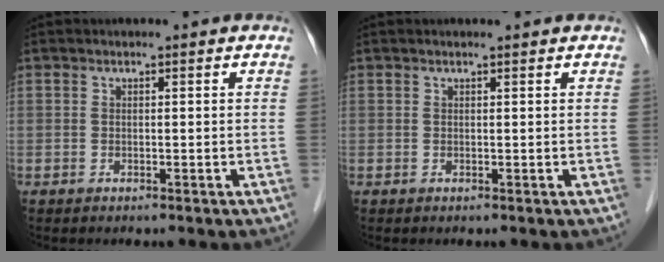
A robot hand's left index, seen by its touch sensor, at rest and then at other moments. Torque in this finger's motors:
{"motor_torque": [0.09, -0.16, 0.05, 0.01]}